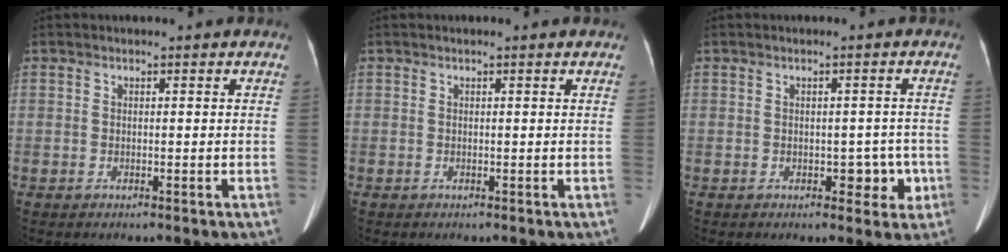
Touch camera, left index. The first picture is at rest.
{"total": 0.0}
{"total": 3.5, "force": [-1.2, 2.3, 2.4], "torque": [-0.023, 0.009, -0.010]}